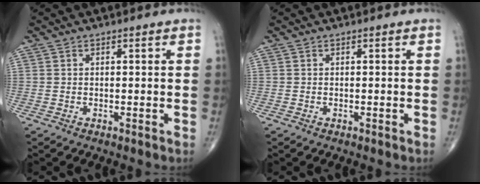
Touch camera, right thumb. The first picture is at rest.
{"total": 0.0}